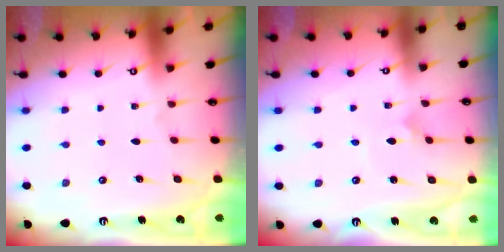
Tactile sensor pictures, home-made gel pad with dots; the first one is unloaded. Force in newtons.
{"total": 1.4, "press": 1.4, "slide": 0.0}